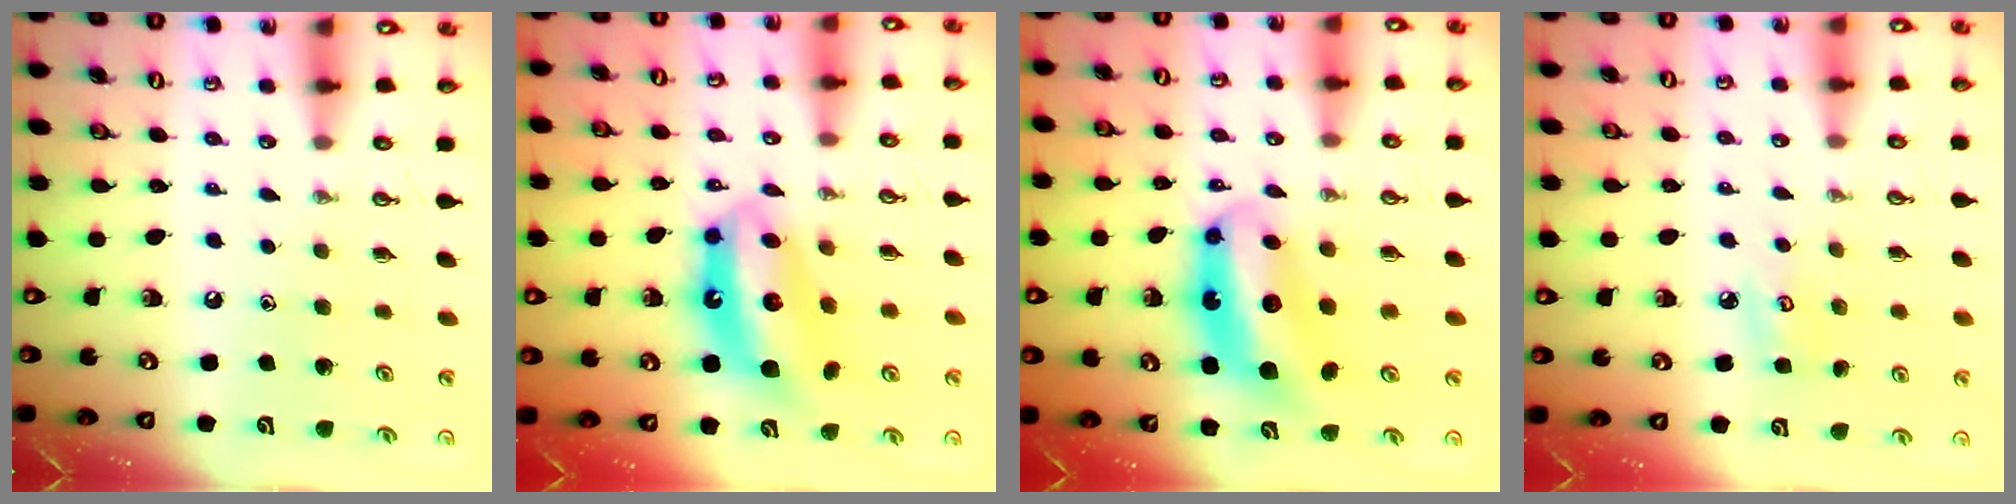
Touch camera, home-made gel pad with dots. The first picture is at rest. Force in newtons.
{"total": 12.6, "press": 12.6, "slide": 0.9}
{"total": 7.4, "press": 7.4, "slide": 0.7}
{"total": 4.5, "press": 4.5, "slide": 0.4}